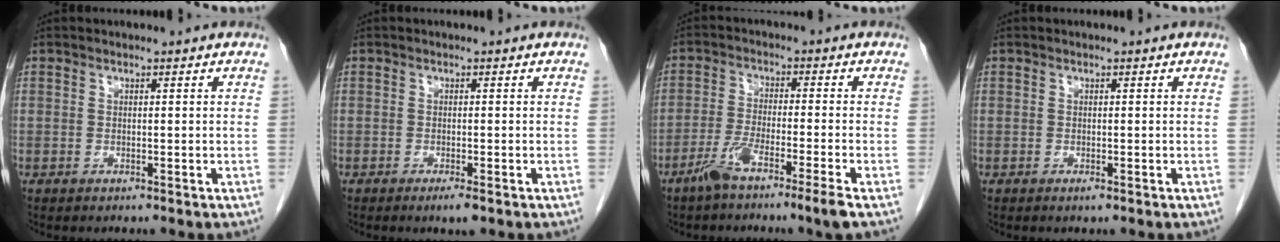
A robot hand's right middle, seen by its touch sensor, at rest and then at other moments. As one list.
[{"total": 1.9, "force": [-1.1, 0.2, 1.5], "torque": [-0.024, -0.004, -0.016]}, {"total": 6.8, "force": [-4.5, -0.6, 5.1], "torque": [-0.094, -0.011, -0.088]}, {"total": 0.5, "force": [-0.3, 0.1, 0.4], "torque": [-0.007, -0.001, -0.004]}]